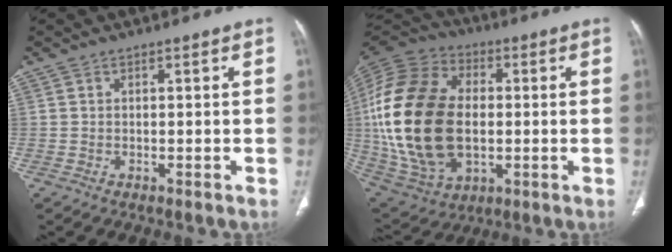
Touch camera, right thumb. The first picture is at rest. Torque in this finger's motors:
{"motor_torque": [-0.68, 2.90, 2.79, -0.02, 0.61]}